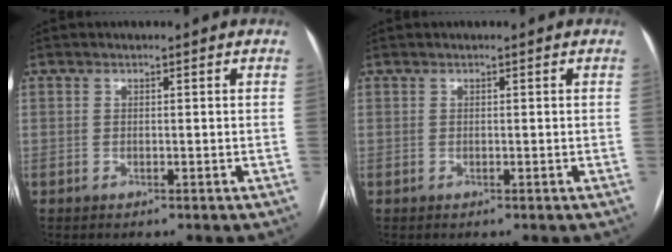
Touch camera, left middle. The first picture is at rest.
{"total": 0.0}